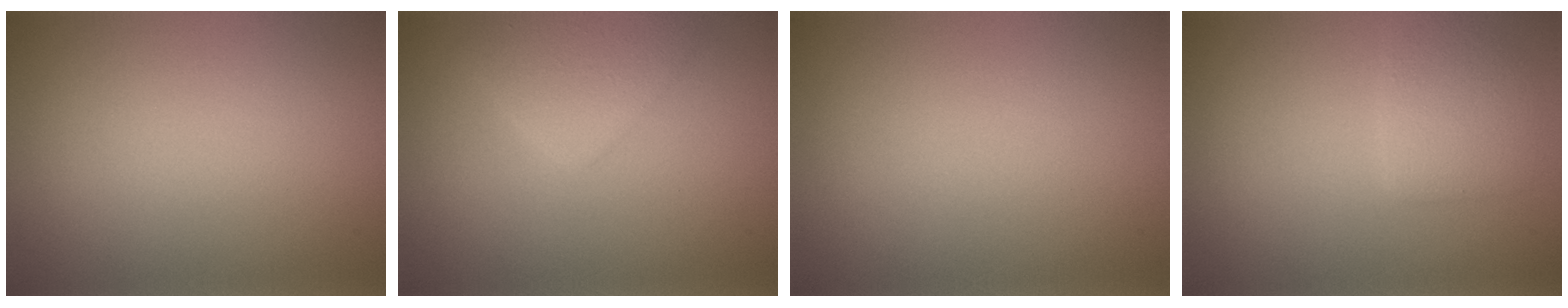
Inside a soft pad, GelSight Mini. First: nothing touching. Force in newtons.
{"total": 2.9, "press": 2.9, "slide": 0.1}
{"total": 0.0}
{"total": 2.4, "press": 2.4, "slide": 0.2}